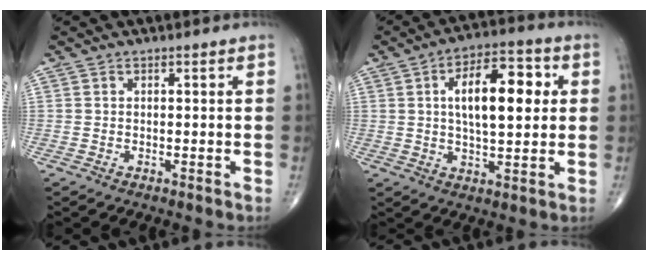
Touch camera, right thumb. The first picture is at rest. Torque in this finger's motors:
{"motor_torque": [-0.15, 0.45, 0.76, 0.07, 0.08]}